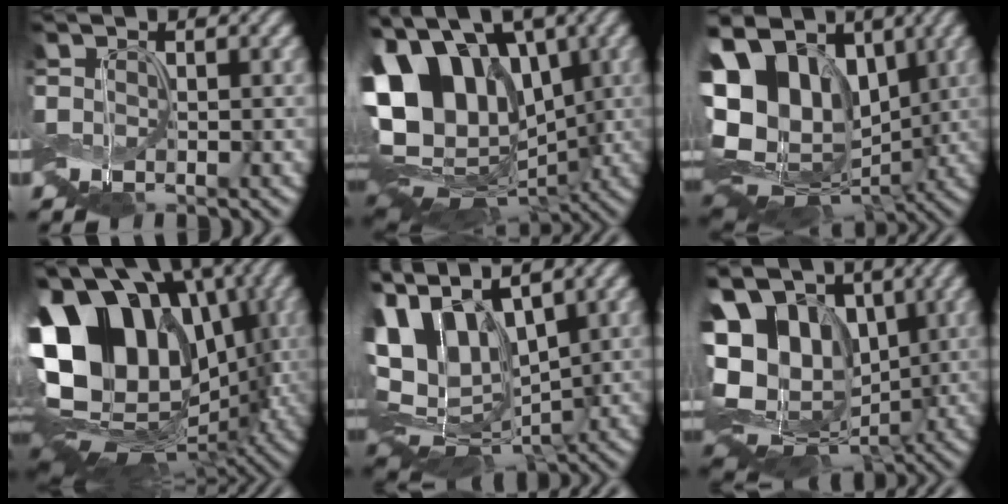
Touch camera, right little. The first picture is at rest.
{"total": 17.8, "force": [1.3, 12.2, 12.9], "torque": [-0.194, 0.020, 0.023]}
{"total": 14.7, "force": [1.2, 11.3, 9.3], "torque": [-0.172, 0.010, 0.032]}
{"total": 17.0, "force": [1.2, 12.7, 11.2], "torque": [-0.189, 0.013, 0.024]}
{"total": 12.5, "force": [2.6, 8.3, 9.1], "torque": [-0.181, 0.002, 0.061]}
{"total": 14.9, "force": [1.7, 11.4, 9.4], "torque": [-0.176, 0.013, 0.033]}